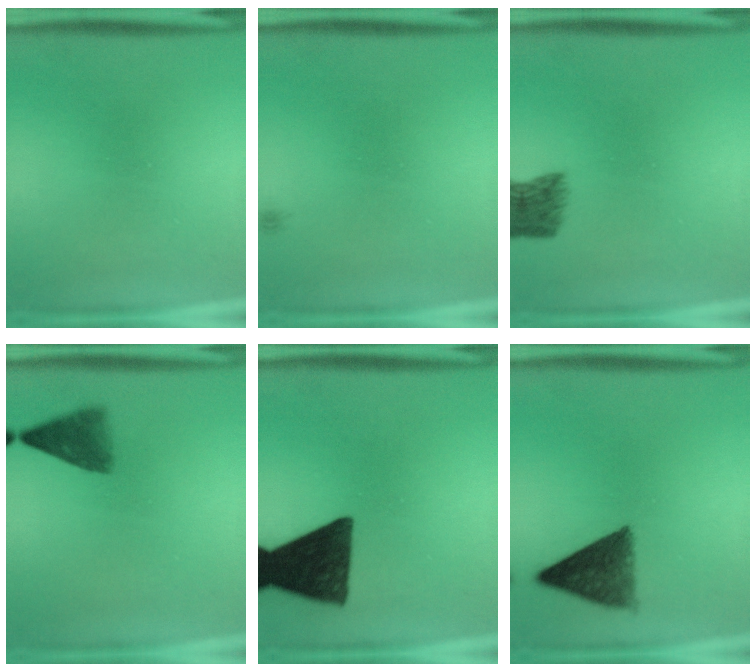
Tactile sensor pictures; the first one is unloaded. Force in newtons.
{"total": 0.6}
{"total": 5.2}
{"total": 4.7}
{"total": 13.5}
{"total": 8.6}